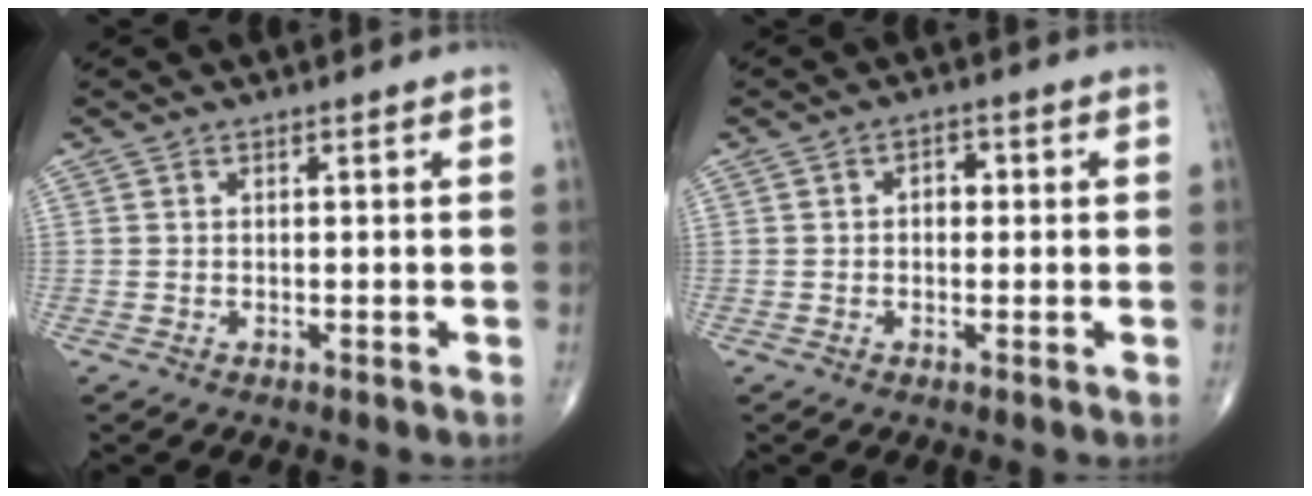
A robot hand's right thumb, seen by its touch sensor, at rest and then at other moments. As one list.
[{"total": 2.6, "force": [0.2, 1.8, 1.8], "torque": [-0.011, 0.007, -0.002]}]